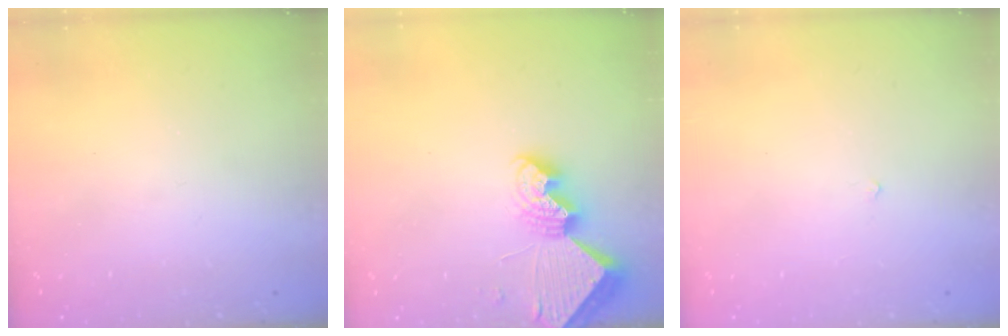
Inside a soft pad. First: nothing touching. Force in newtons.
{"total": 8.8, "press": 8.7, "slide": 0.8}
{"total": 2.1, "press": 2.1, "slide": 0.4}